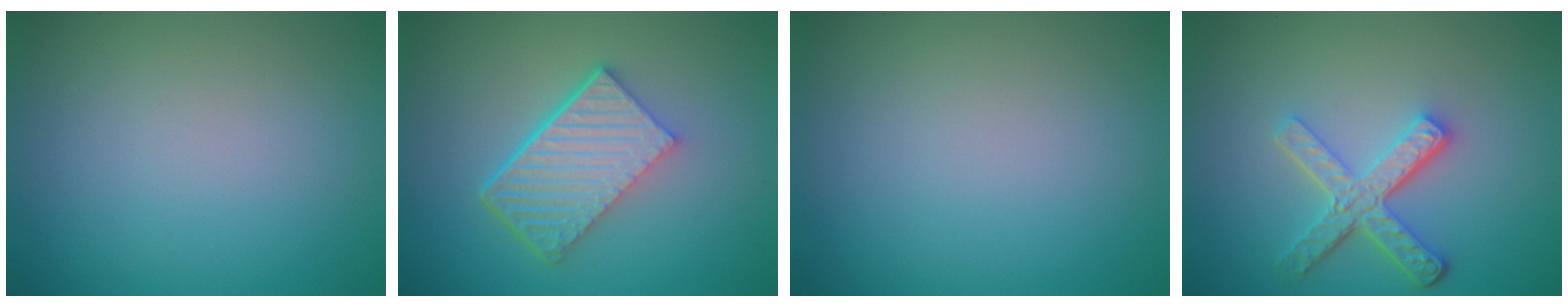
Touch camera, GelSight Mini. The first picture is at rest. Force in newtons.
{"total": 6.2, "press": 4.2, "slide": 4.6}
{"total": 0.0}
{"total": 4.5, "press": 3.3, "slide": 3.0}